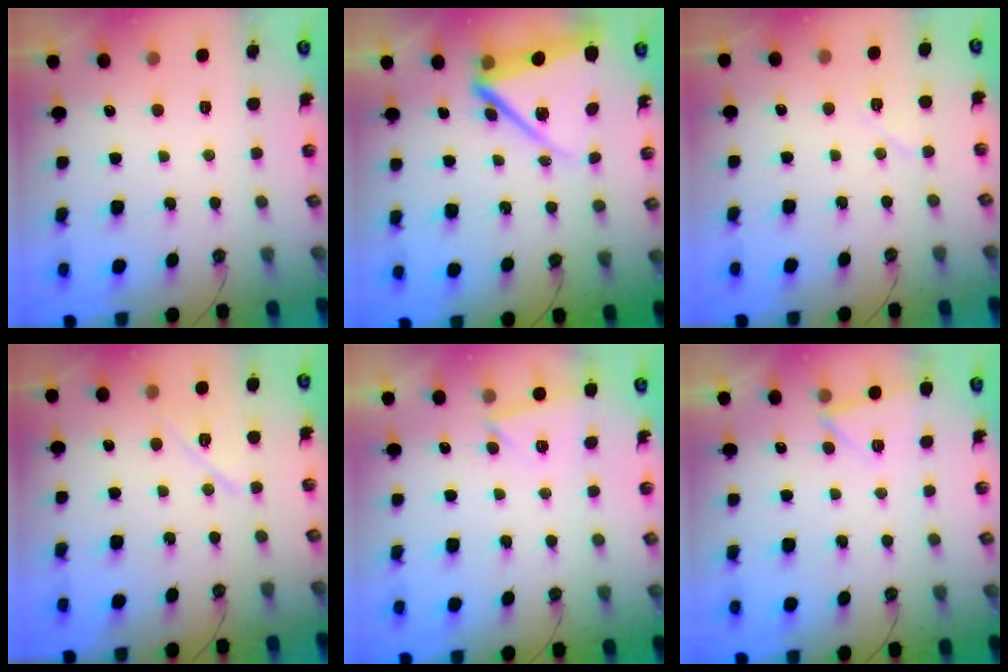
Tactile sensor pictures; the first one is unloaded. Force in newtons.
{"total": 11.1, "press": 11.0, "slide": 1.5}
{"total": 6.0, "press": 5.5, "slide": 2.4}
{"total": 9.0, "press": 7.8, "slide": 4.5}
{"total": 2.9, "press": 2.8, "slide": 0.6}
{"total": 3.5, "press": 3.1, "slide": 1.5}